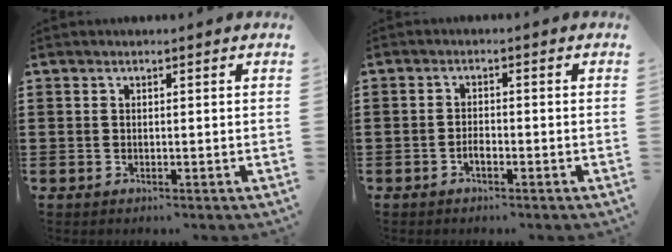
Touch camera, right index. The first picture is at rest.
{"total": 1.7, "force": [-0.9, 0.6, 1.2], "torque": [-0.025, 0.000, -0.017]}